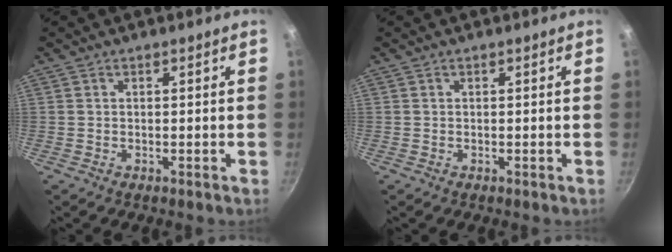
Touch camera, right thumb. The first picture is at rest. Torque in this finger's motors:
{"motor_torque": [0.00, 0.00, 0.00, 0.00, 0.00]}